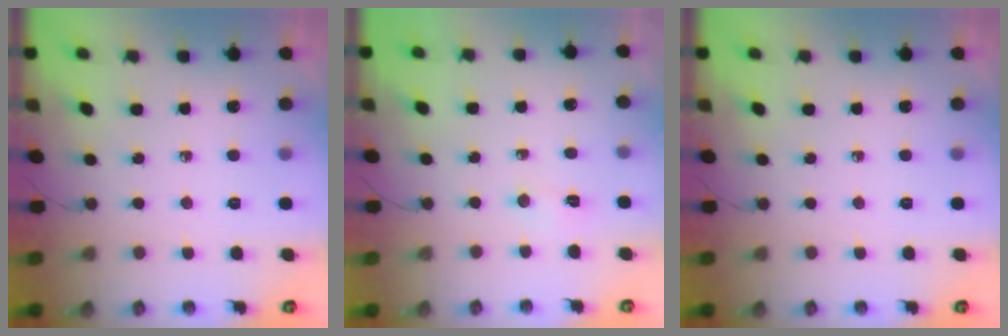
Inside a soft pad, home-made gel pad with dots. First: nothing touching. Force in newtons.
{"total": 2.6, "press": 2.6, "slide": 0.6}
{"total": 0.0}